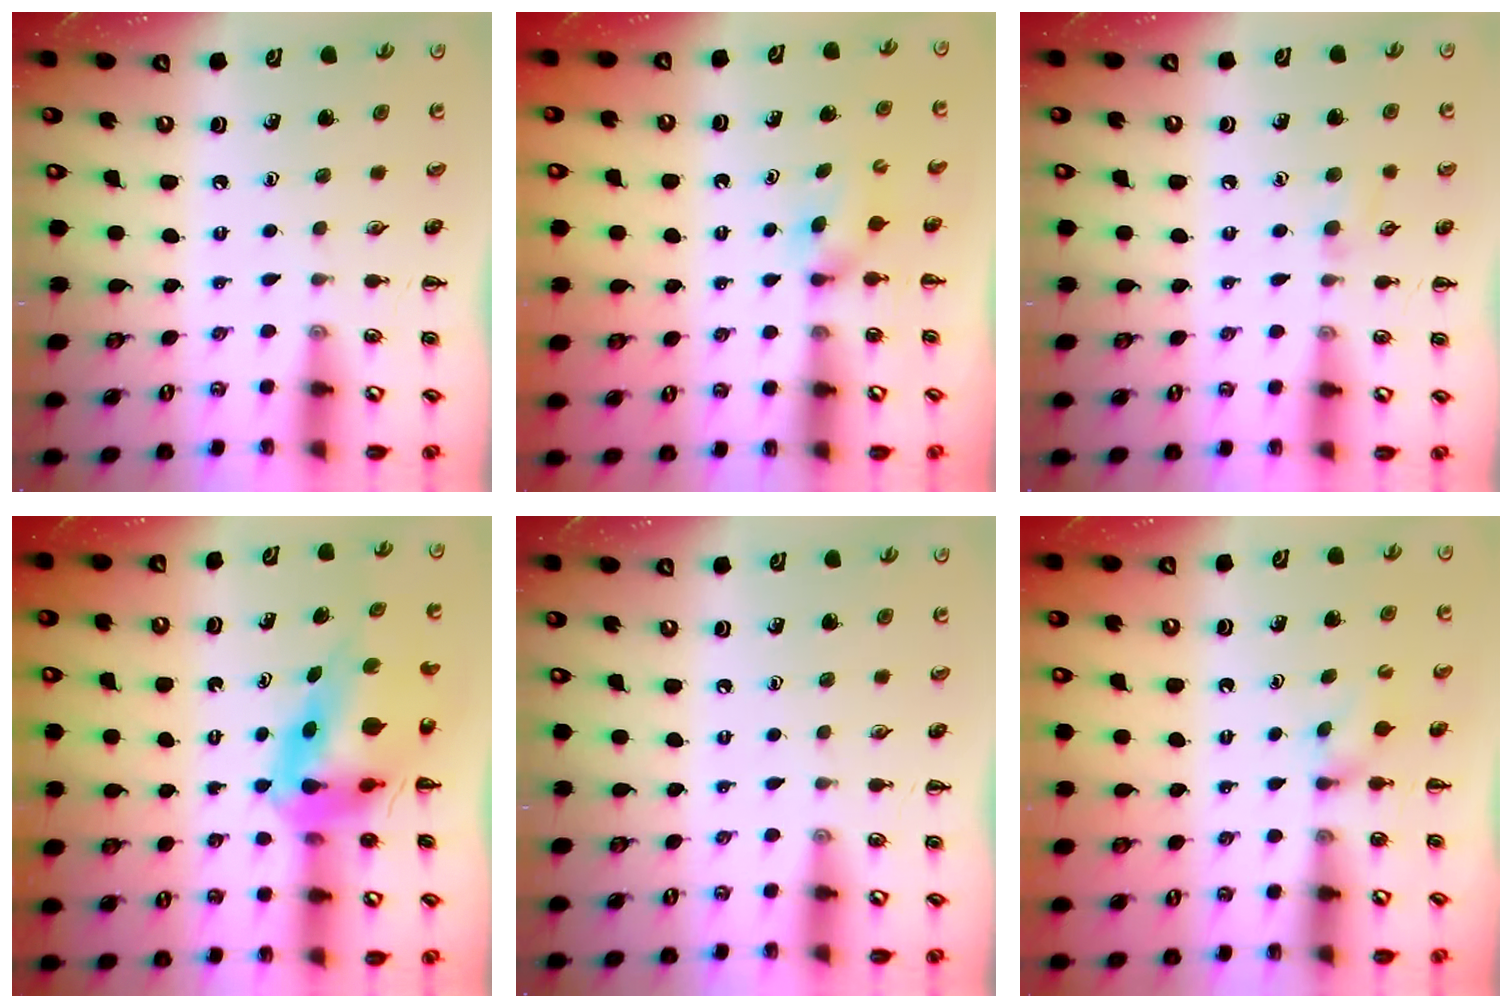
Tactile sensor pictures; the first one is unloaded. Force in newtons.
{"total": 3.5, "press": 3.3, "slide": 1.2}
{"total": 5.7, "press": 5.3, "slide": 2.1}
{"total": 8.6, "press": 8.2, "slide": 2.6}
{"total": 0.0}
{"total": 2.7, "press": 2.4, "slide": 1.2}